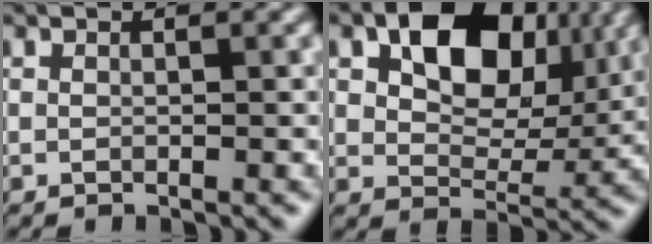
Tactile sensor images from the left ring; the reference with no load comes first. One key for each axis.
{"total": 9.7, "fx": 3.5, "fy": 6.1, "fz": 6.6, "tx": -0.108, "ty": 0.009, "tz": 0.057}